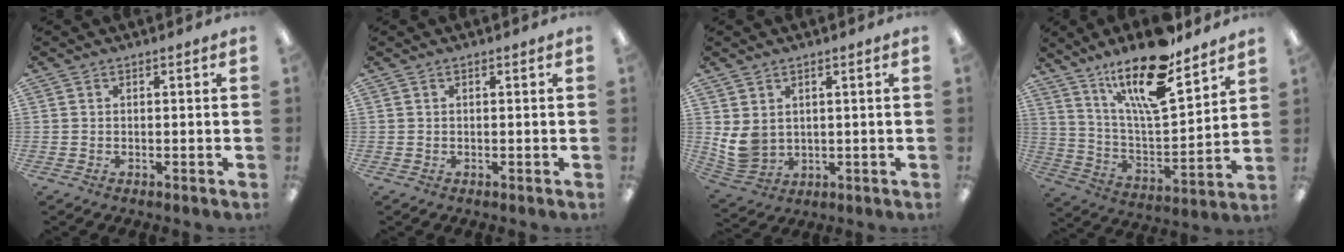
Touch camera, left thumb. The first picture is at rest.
{"total": 0.0}
{"total": 6.8, "force": [2.0, 5.3, 3.8], "torque": [-0.087, -0.007, 0.042]}
{"total": 20.0, "force": [14.3, 5.9, 12.7], "torque": [-0.228, -0.081, 0.240]}